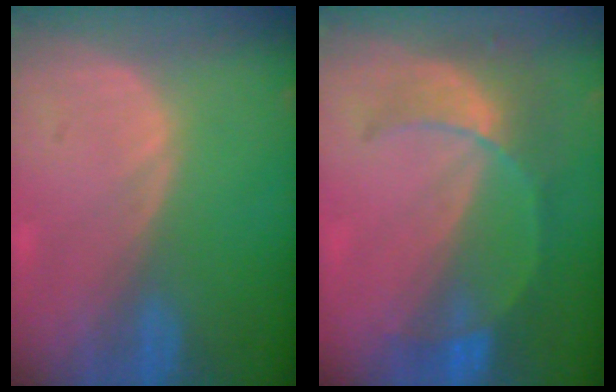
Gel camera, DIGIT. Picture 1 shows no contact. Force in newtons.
{"total": 8.0, "press": 7.0, "slide": 3.8}